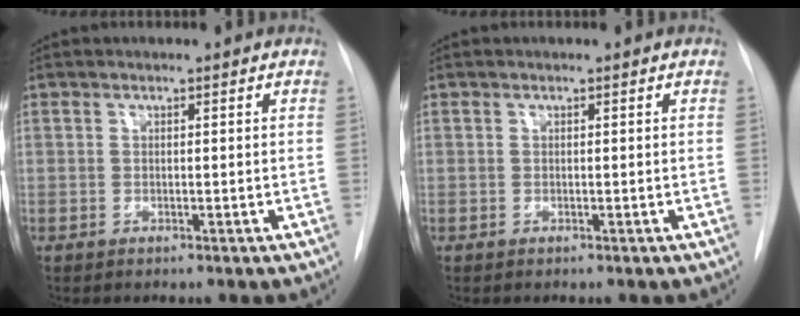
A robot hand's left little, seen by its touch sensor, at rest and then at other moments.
{"total": 0.0}